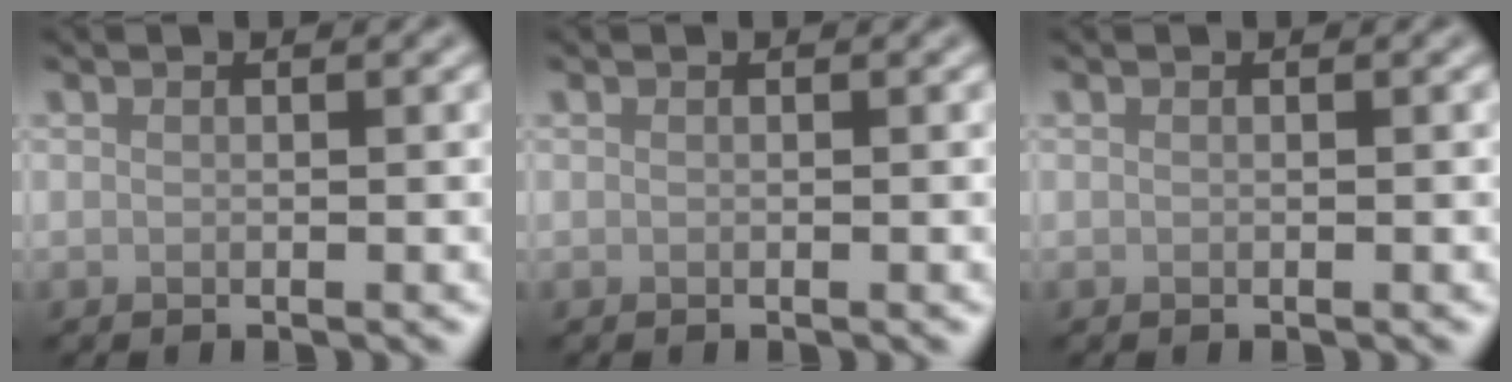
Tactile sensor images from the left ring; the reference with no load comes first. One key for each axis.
{"total": 0.0}
{"total": 0.0}